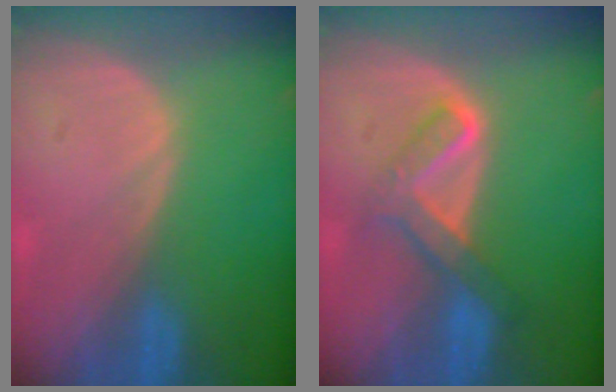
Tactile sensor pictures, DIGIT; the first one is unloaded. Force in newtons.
{"total": 5.4, "press": 5.4, "slide": 0.7}